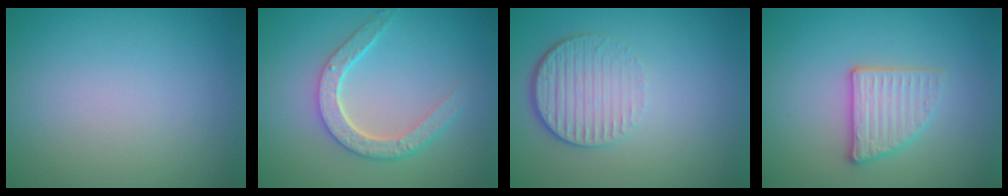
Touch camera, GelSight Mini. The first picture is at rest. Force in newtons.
{"total": 4.3, "press": 3.4, "slide": 2.6}
{"total": 4.2, "press": 2.9, "slide": 3.1}
{"total": 2.9, "press": 2.7, "slide": 1.1}